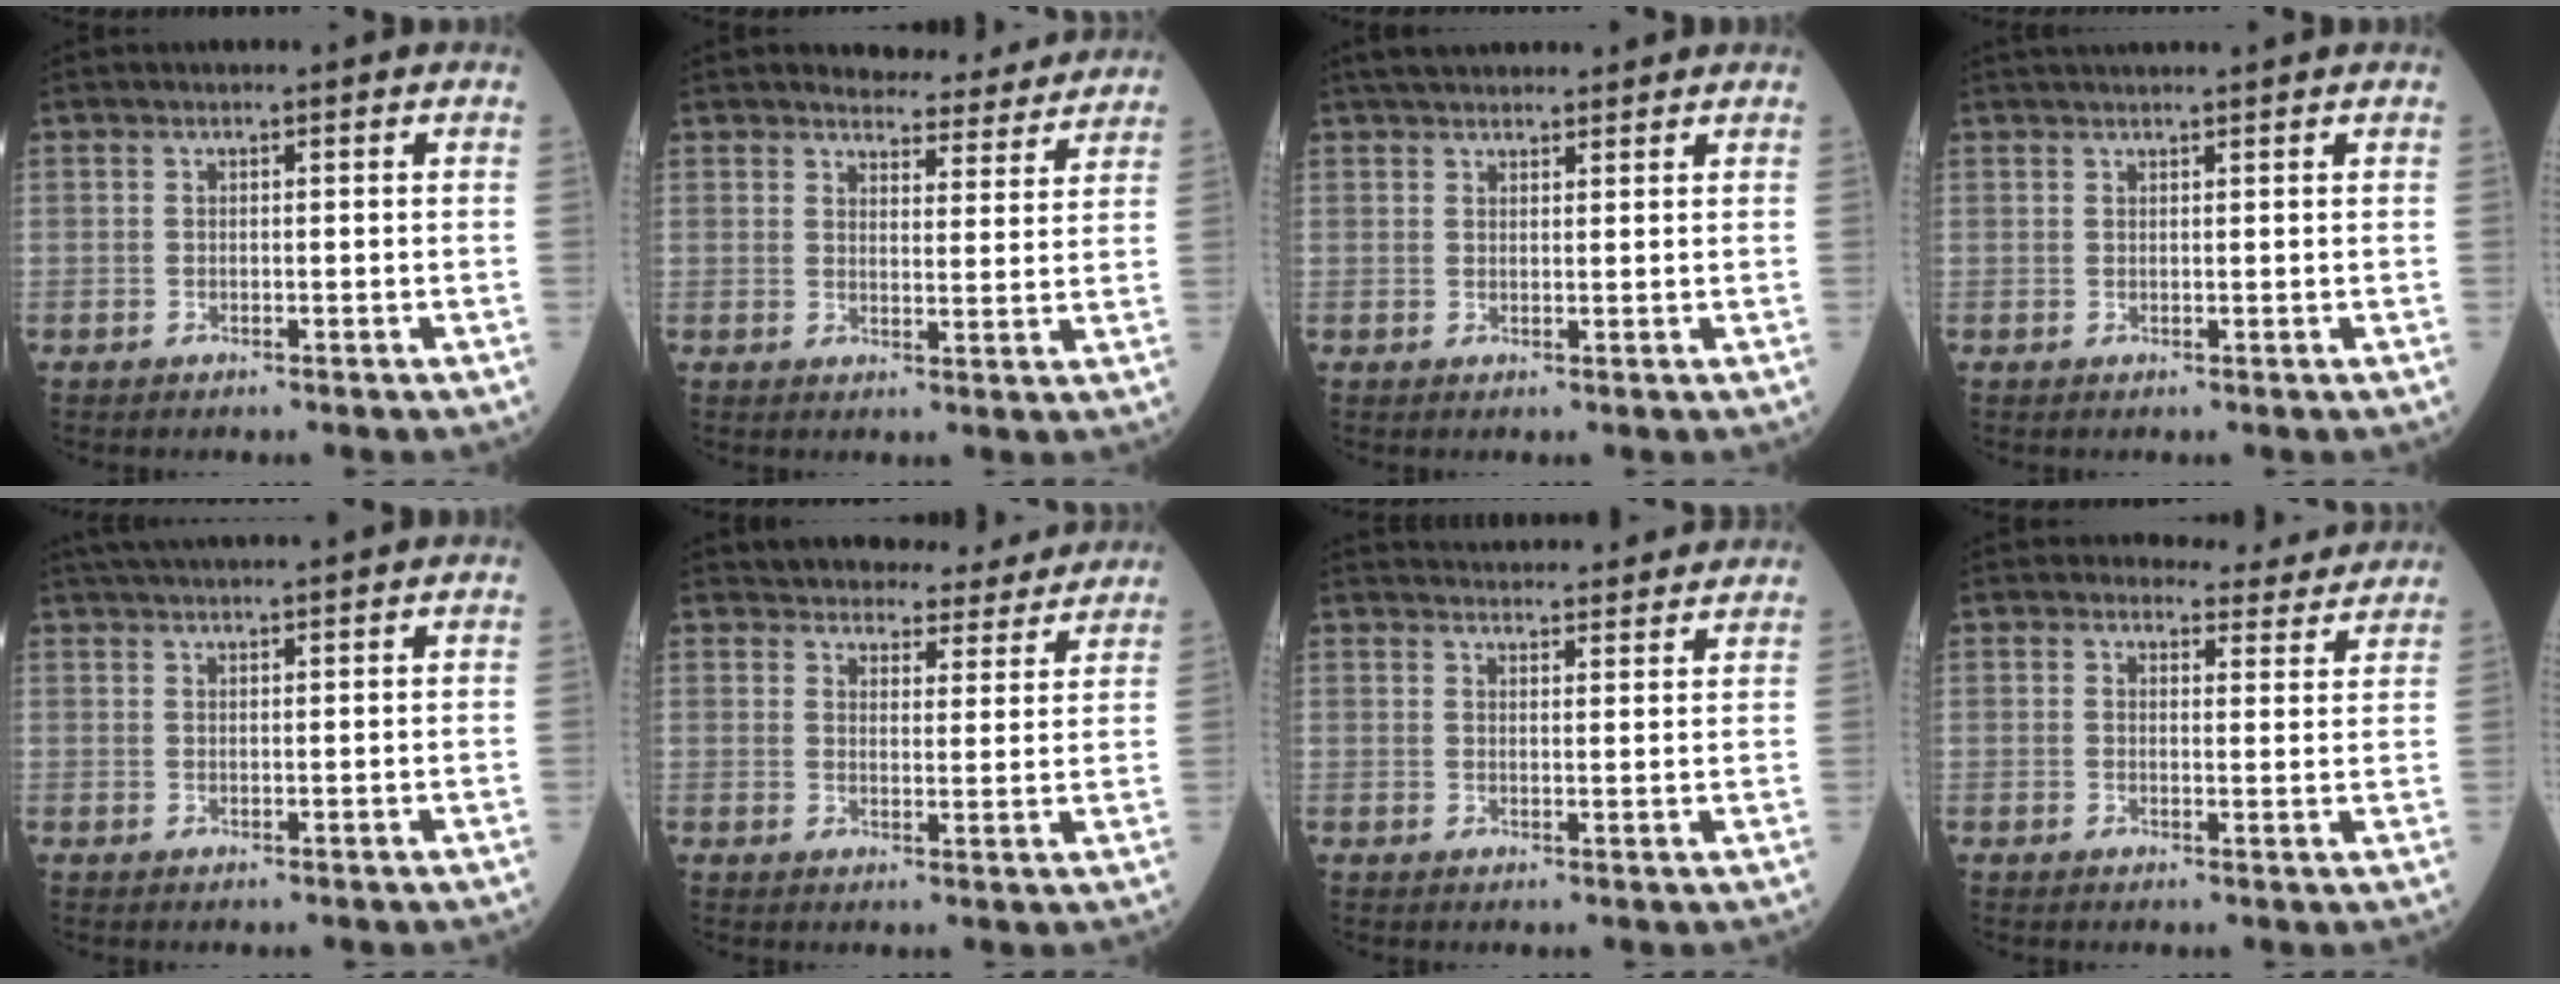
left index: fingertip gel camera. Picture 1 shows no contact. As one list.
[{"total": 8.5, "force": [8.2, 1.9, 1.1], "torque": [-0.004, -0.011, 0.093]}, {"total": 8.4, "force": [7.4, 2.2, 3.2], "torque": [-0.042, 0.033, 0.112]}, {"total": 5.1, "force": [4.7, -0.2, 1.9], "torque": [-0.022, 0.031, 0.067]}, {"total": 9.2, "force": [8.4, 0.0, 3.9], "torque": [-0.065, 0.034, 0.124]}, {"total": 12.5, "force": [11.8, 3.2, 2.3], "torque": [-0.007, -0.003, 0.137]}, {"total": 15.5, "force": [14.9, 2.0, 4.0], "torque": [-0.052, 0.027, 0.193]}, {"total": 6.6, "force": [6.4, 1.6, 0.2], "torque": [0.010, -0.011, 0.060]}]